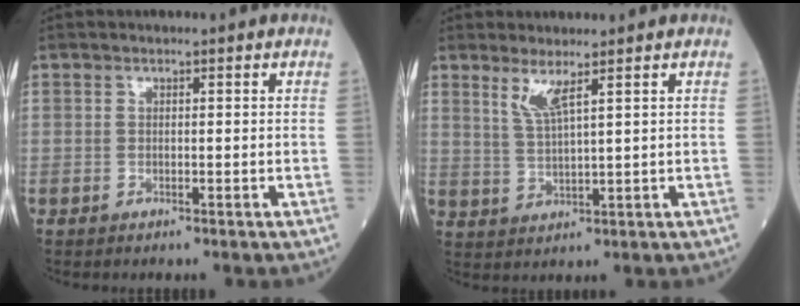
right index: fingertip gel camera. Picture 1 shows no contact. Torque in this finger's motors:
{"motor_torque": [0.08, 0.14, 0.06, 0.06]}